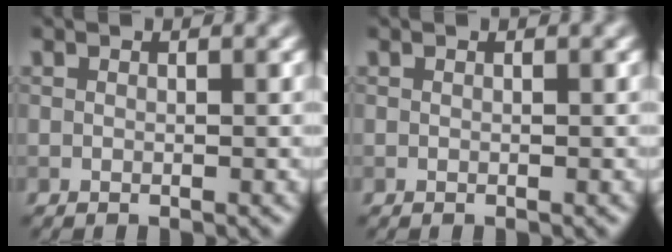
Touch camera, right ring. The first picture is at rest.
{"total": 0.0}